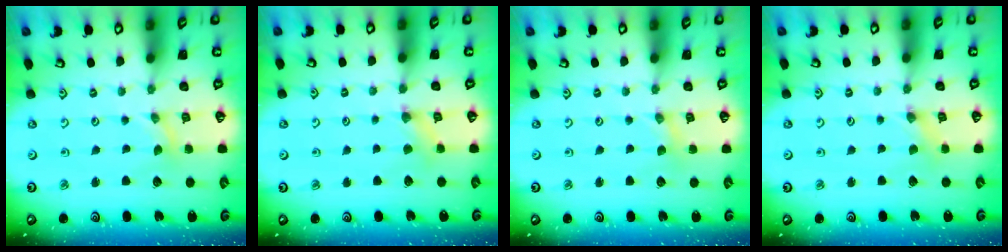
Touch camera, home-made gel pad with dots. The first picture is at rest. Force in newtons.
{"total": 3.3, "press": 3.3, "slide": 0.4}
{"total": 0.0}
{"total": 0.0}